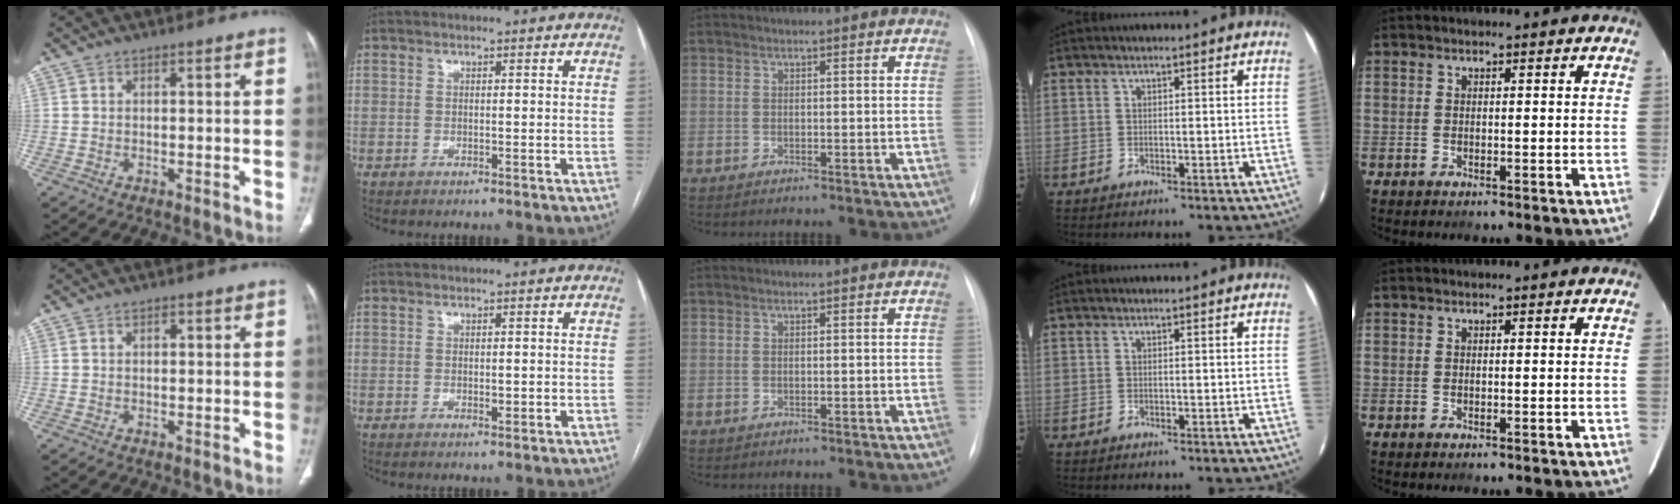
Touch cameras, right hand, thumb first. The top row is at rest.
{"thumb": {"total": 1.1, "force": [0.5, 0.6, 0.8], "torque": [-0.014, 0.002, 0.008]}, "index": {"total": 1.2, "force": [0.0, 0.5, 1.1], "torque": [-0.015, -0.003, 0.002]}}